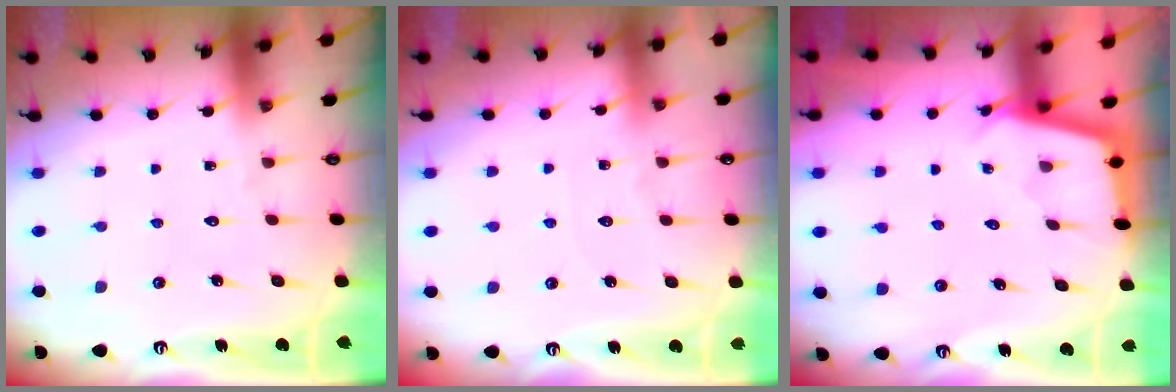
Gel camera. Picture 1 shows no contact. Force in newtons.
{"total": 4.6, "press": 4.6, "slide": 0.5}
{"total": 2.5, "press": 2.5, "slide": 0.2}